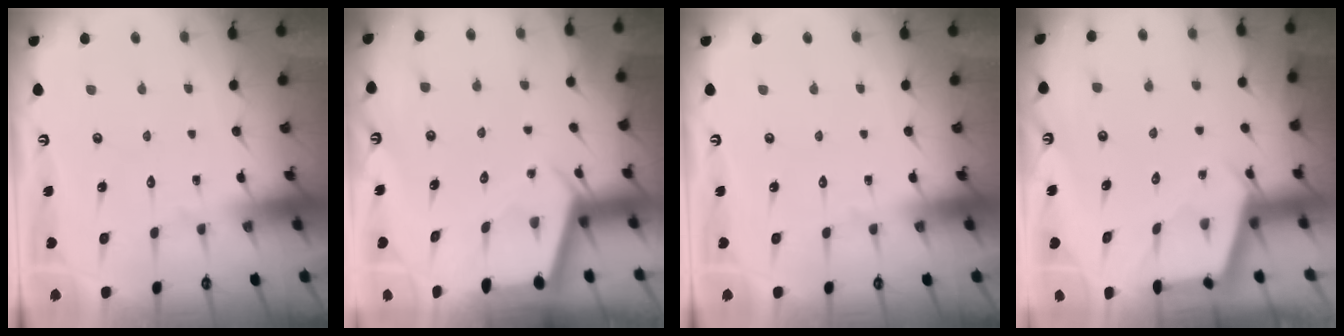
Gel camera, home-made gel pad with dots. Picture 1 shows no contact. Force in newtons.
{"total": 2.4, "press": 2.4, "slide": 0.3}
{"total": 0.0}
{"total": 2.7, "press": 2.7, "slide": 0.3}